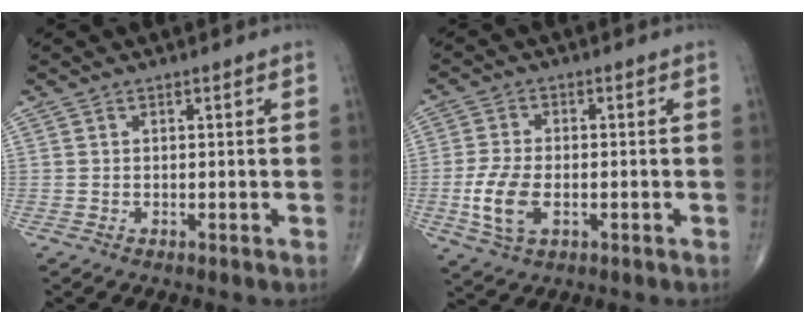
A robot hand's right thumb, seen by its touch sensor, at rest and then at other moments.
{"total": 8.1, "force": [-1.9, 4.4, 6.5], "torque": [-0.141, -0.001, -0.034]}